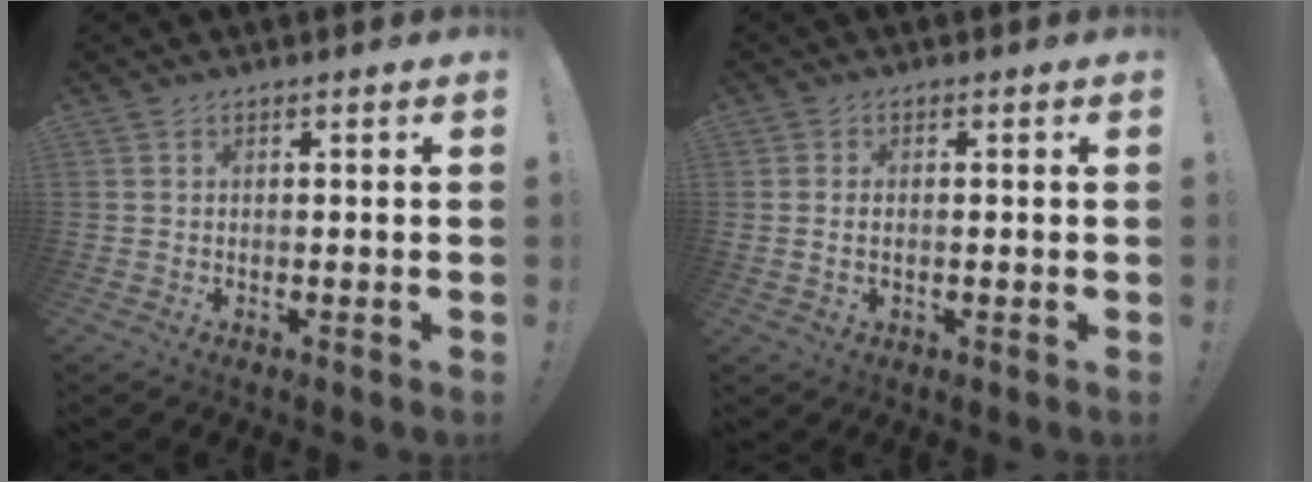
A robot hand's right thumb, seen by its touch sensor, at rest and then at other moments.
{"total": 1.5, "force": [0.1, 0.8, 1.2], "torque": [-0.025, 0.002, 0.002]}